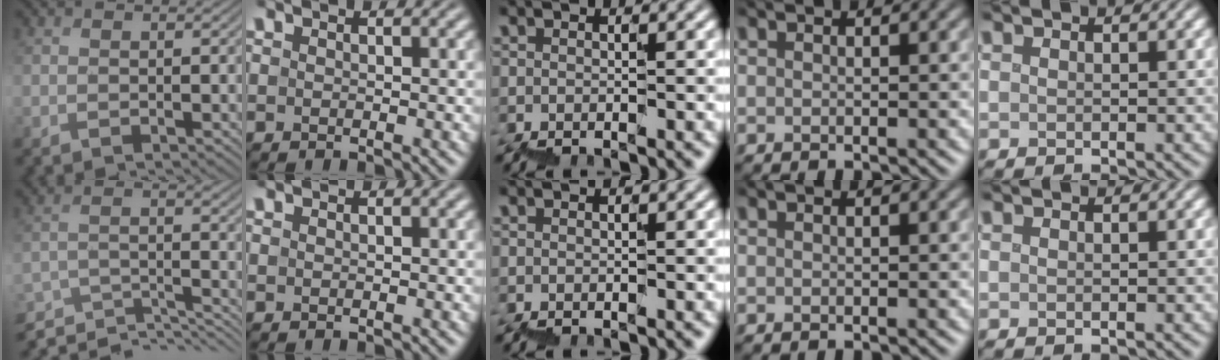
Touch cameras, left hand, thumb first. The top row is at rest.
{"thumb": {"total": 9.2, "force": [-8.3, 2.2, 3.4], "torque": [-0.073, -0.001, -0.124]}}